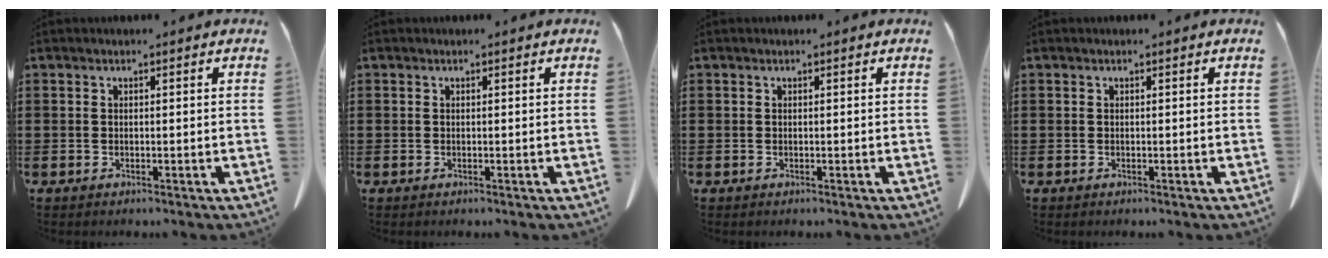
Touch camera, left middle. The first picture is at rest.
{"total": 0.0}
{"total": 0.0}
{"total": 0.0}